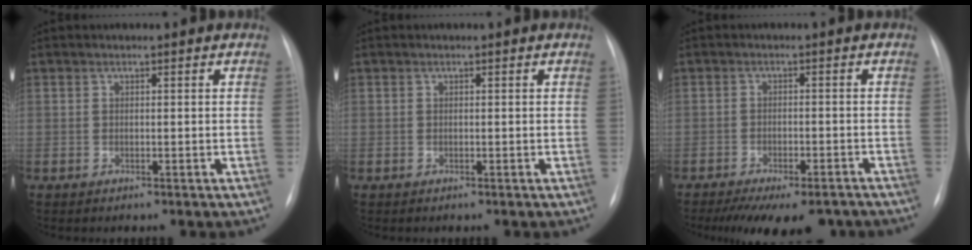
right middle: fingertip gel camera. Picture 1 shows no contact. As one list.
[{"total": 0.0}, {"total": 13.5, "force": [-10.8, 4.8, 6.6], "torque": [-0.106, -0.008, -0.142]}]